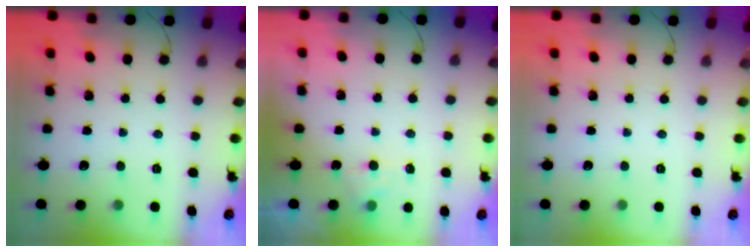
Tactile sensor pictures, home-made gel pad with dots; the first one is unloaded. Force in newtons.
{"total": 4.0, "press": 3.7, "slide": 1.4}
{"total": 0.0}